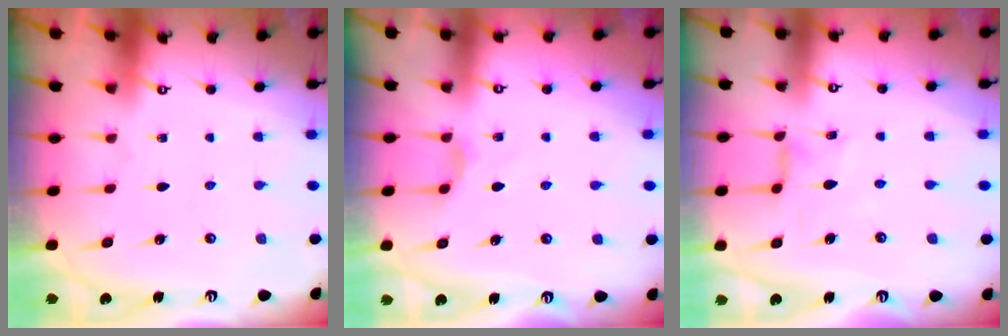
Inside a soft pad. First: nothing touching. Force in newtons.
{"total": 2.7, "press": 2.7, "slide": 0.4}
{"total": 1.6, "press": 1.6, "slide": 0.3}